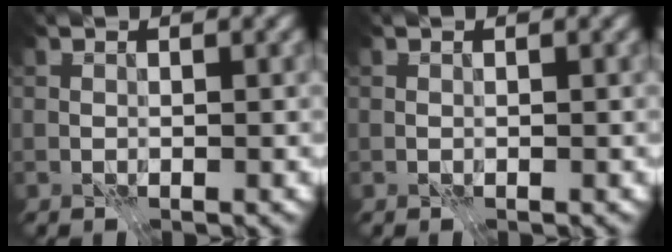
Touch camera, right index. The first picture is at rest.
{"total": 0.0}